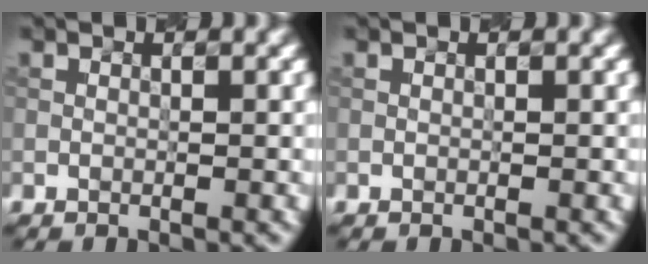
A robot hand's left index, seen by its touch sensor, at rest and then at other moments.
{"total": 0.0}